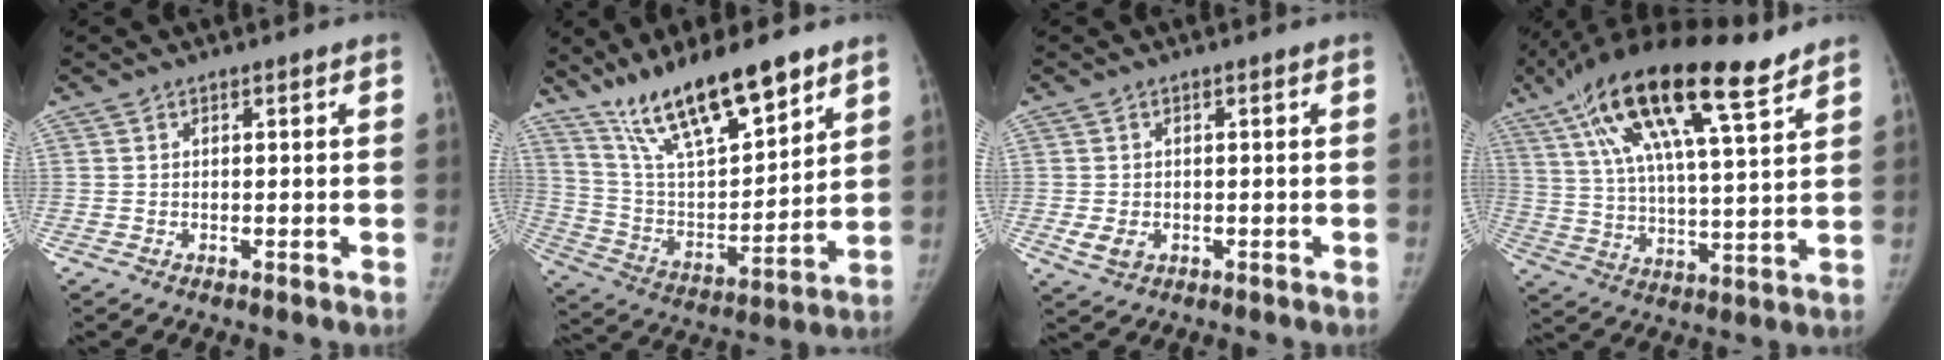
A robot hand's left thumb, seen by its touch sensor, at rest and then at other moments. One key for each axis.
{"total": 20.4, "fx": 14.4, "fy": 5.9, "fz": 13.1, "tx": -0.200, "ty": -0.062, "tz": 0.267}
{"total": 3.3, "fx": -0.9, "fy": 2.5, "fz": 1.9, "tx": -0.033, "ty": -0.002, "tz": -0.010}
{"total": 22.9, "fx": 13.9, "fy": 6.1, "fz": 17.2, "tx": -0.305, "ty": -0.023, "tz": 0.240}